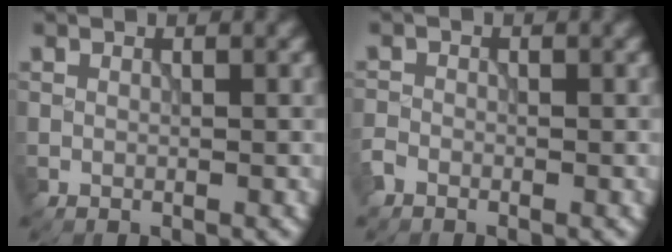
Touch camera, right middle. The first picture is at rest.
{"total": 1.2, "force": [-1.0, 0.6, 0.2], "torque": [-0.003, 0.000, -0.026]}